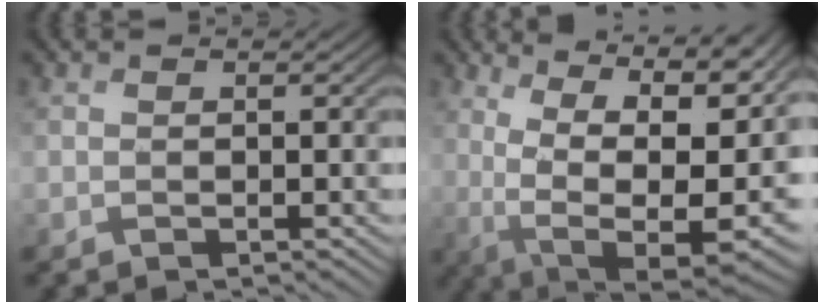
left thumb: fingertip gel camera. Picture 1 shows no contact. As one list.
[{"total": 16.4, "force": [2.0, 9.1, 13.5], "torque": [-0.217, 0.004, 0.058]}]